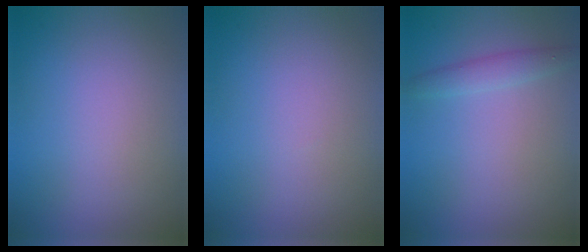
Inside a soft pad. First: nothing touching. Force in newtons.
{"total": 0.0}
{"total": 1.6, "press": 1.6, "slide": 0.0}